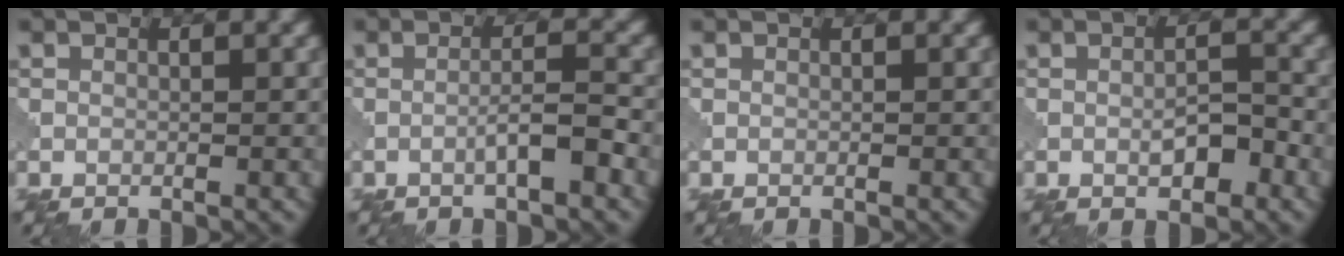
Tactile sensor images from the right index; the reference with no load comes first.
{"total": 2.7, "force": [-1.2, 0.2, 2.5], "torque": [-0.040, 0.011, -0.023]}
{"total": 0.0}
{"total": 2.7, "force": [-1.0, 1.0, 2.3], "torque": [-0.038, 0.002, -0.017]}